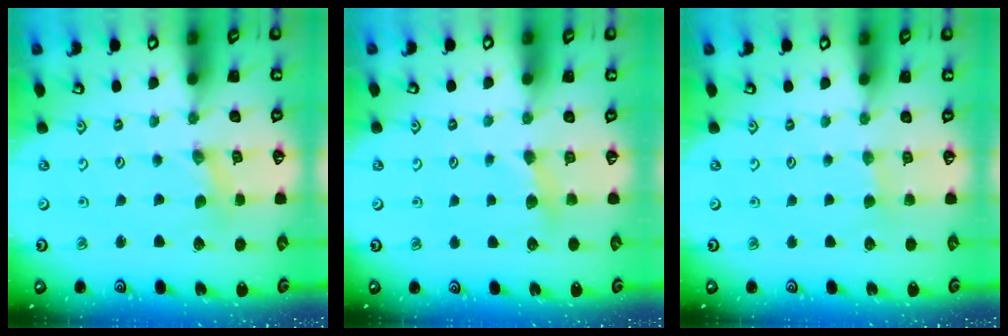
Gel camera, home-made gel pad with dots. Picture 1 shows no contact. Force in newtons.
{"total": 2.8, "press": 2.8, "slide": 0.5}
{"total": 2.0, "press": 2.0, "slide": 0.5}